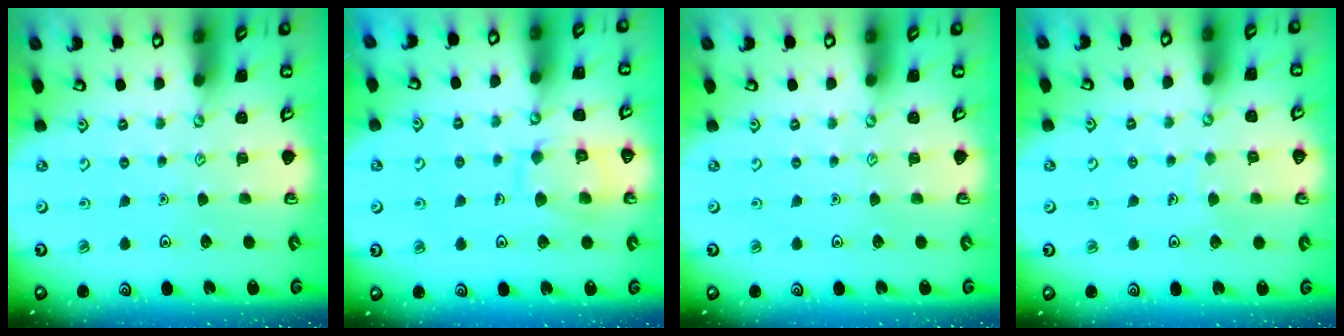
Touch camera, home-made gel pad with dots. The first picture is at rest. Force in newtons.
{"total": 10.4, "press": 10.3, "slide": 0.8}
{"total": 0.0}
{"total": 3.4, "press": 3.4, "slide": 0.2}